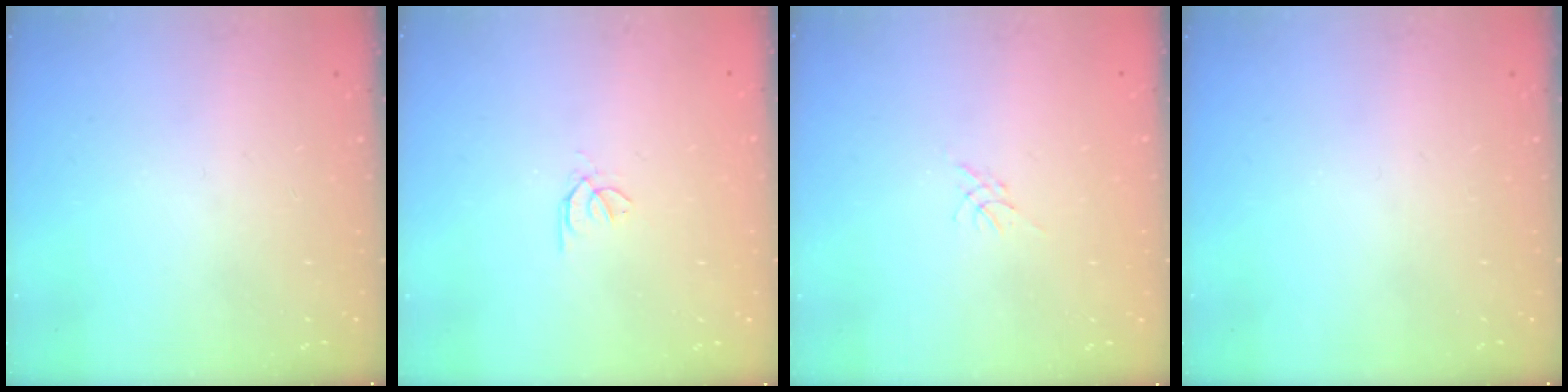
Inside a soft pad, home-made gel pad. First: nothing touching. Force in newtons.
{"total": 0.5, "press": 0.4, "slide": 0.3}
{"total": 0.0}
{"total": 0.0}